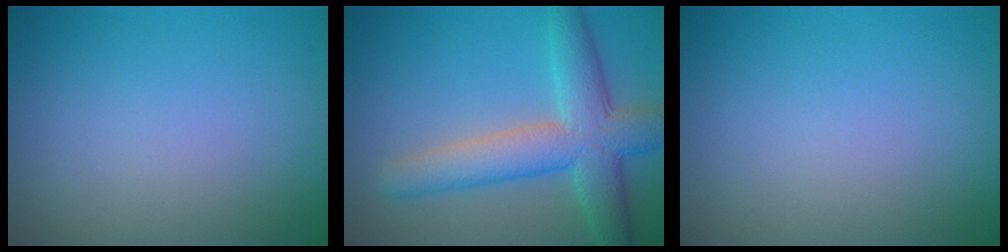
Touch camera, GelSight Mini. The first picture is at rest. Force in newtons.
{"total": 6.8, "press": 6.8, "slide": 0.3}
{"total": 0.0}